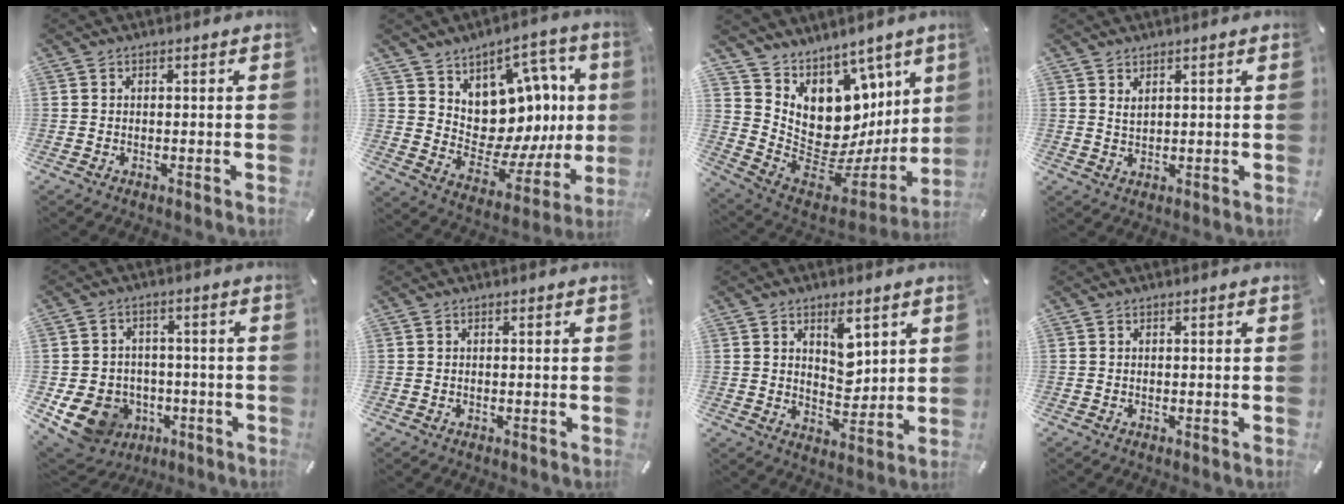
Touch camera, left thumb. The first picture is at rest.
{"total": 11.3, "force": [4.0, 9.2, 5.3], "torque": [-0.059, -0.080, 0.077]}
{"total": 11.5, "force": [3.5, 10.0, 4.5], "torque": [-0.047, -0.099, 0.086]}
{"total": 1.8, "force": [1.4, 0.7, 0.9], "torque": [-0.019, -0.001, 0.026]}
{"total": 11.3, "force": [-3.7, 9.7, 4.5], "torque": [-0.105, 0.018, -0.061]}
{"total": 0.0}
{"total": 7.1, "force": [3.6, 4.7, 4.0], "torque": [-0.037, -0.019, 0.057]}
{"total": 0.0}